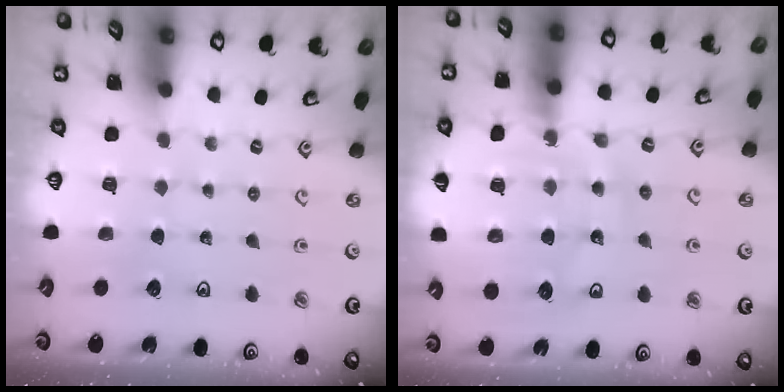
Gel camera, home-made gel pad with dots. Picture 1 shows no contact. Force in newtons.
{"total": 12.7, "press": 12.5, "slide": 2.4}